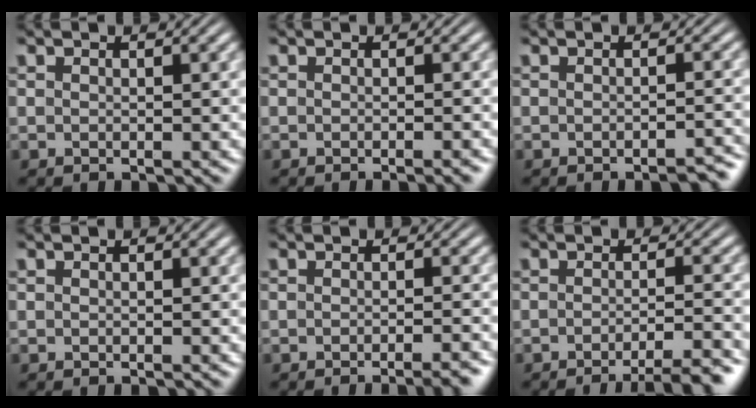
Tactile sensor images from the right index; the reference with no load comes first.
{"total": 1.2, "force": [-1.0, -0.1, 0.6], "torque": [-0.007, 0.004, -0.018]}
{"total": 2.7, "force": [-2.5, 0.4, 1.0], "torque": [-0.013, -0.002, -0.038]}
{"total": 0.0}
{"total": 2.5, "force": [-2.1, 0.2, 1.3], "torque": [-0.013, 0.003, -0.038]}
{"total": 4.6, "force": [-3.7, 0.6, 2.7], "torque": [-0.029, -0.007, -0.060]}